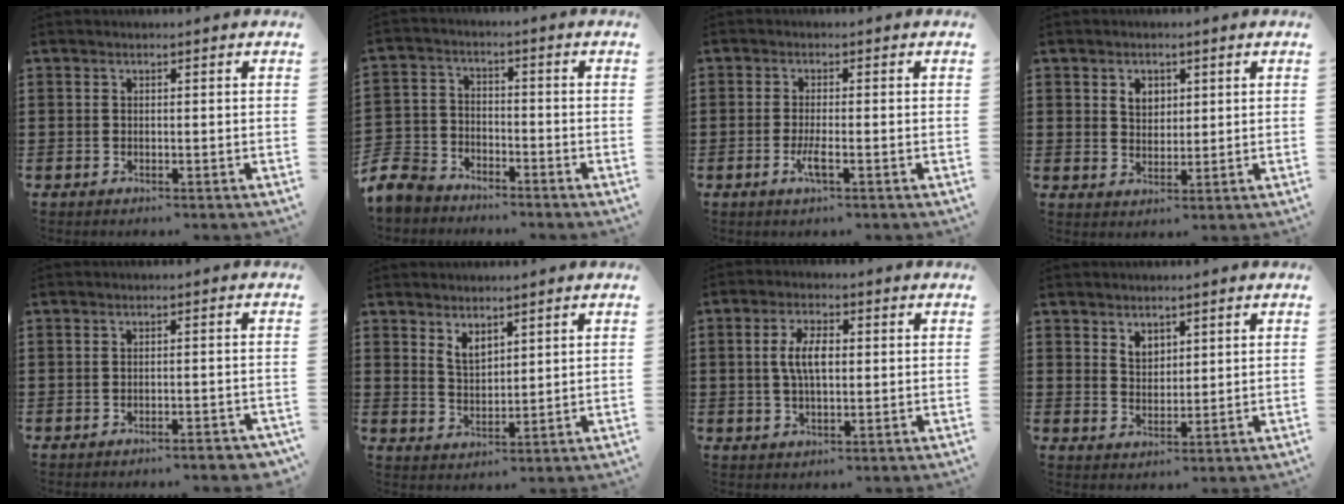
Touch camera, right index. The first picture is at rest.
{"total": 6.5, "force": [-6.1, 2.1, 0.9], "torque": [-0.044, 0.006, -0.128]}
{"total": 2.9, "force": [-1.2, 0.4, 2.6], "torque": [-0.058, -0.008, -0.025]}
{"total": 3.2, "force": [1.4, 2.4, 1.5], "torque": [-0.039, 0.010, 0.025]}
{"total": 2.1, "force": [-1.9, 0.0, 0.8], "torque": [-0.015, 0.000, -0.037]}
{"total": 3.4, "force": [2.5, 1.8, 1.4], "torque": [-0.035, 0.006, 0.047]}
{"total": 5.5, "force": [0.4, 2.4, 5.0], "torque": [-0.099, 0.010, 0.005]}
{"total": 2.9, "force": [2.0, 1.9, 0.8], "torque": [-0.023, 0.006, 0.038]}